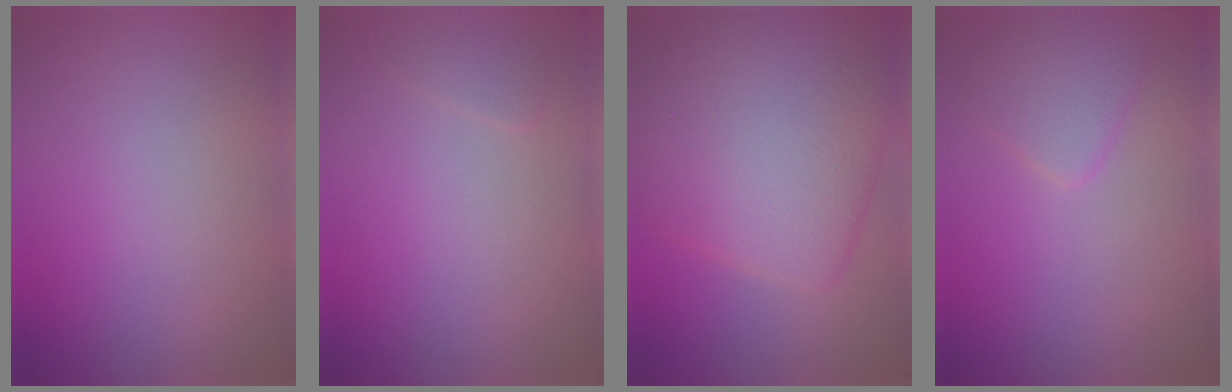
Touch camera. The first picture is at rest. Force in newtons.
{"total": 0.8, "press": 0.8, "slide": 0.1}
{"total": 9.6, "press": 9.6, "slide": 0.3}
{"total": 2.2, "press": 2.2, "slide": 0.1}